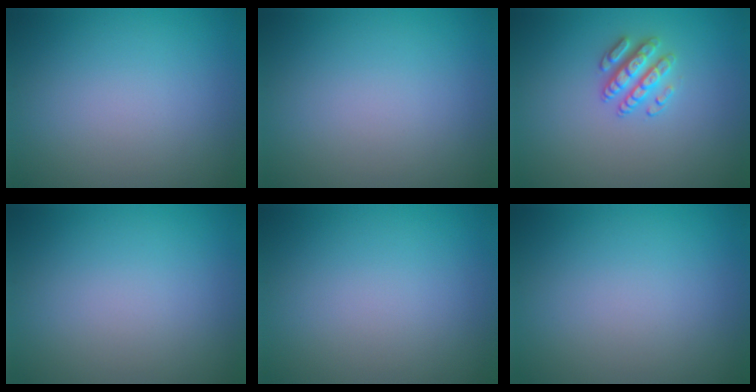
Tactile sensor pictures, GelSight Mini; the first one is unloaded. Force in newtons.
{"total": 0.0}
{"total": 2.6, "press": 2.5, "slide": 0.7}
{"total": 0.0}
{"total": 0.0}
{"total": 0.0}